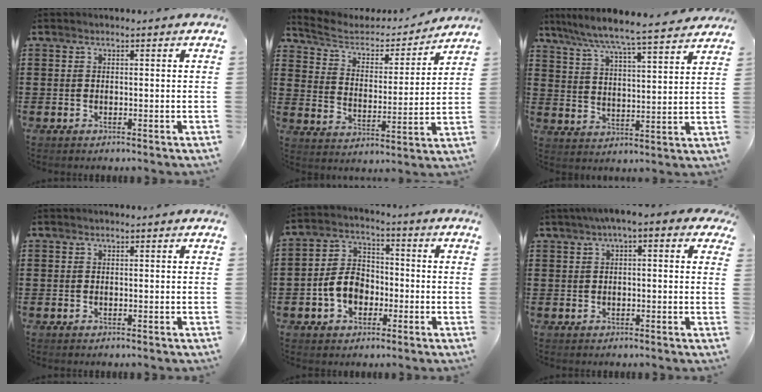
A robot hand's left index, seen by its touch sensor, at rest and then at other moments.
{"total": 4.8, "force": [4.1, 1.8, 1.7], "torque": [-0.058, -0.028, 0.063]}
{"total": 5.9, "force": [5.5, -0.6, 2.1], "torque": [-0.066, -0.039, 0.087]}
{"total": 0.0}
{"total": 6.6, "force": [-2.1, 5.0, 3.8], "torque": [-0.095, 0.011, -0.044]}
{"total": 2.4, "force": [0.4, 0.7, 2.2], "torque": [-0.042, 0.006, 0.003]}